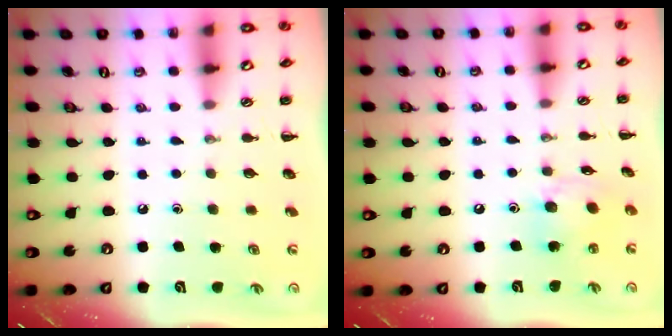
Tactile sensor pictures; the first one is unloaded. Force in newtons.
{"total": 10.3, "press": 10.2, "slide": 1.1}